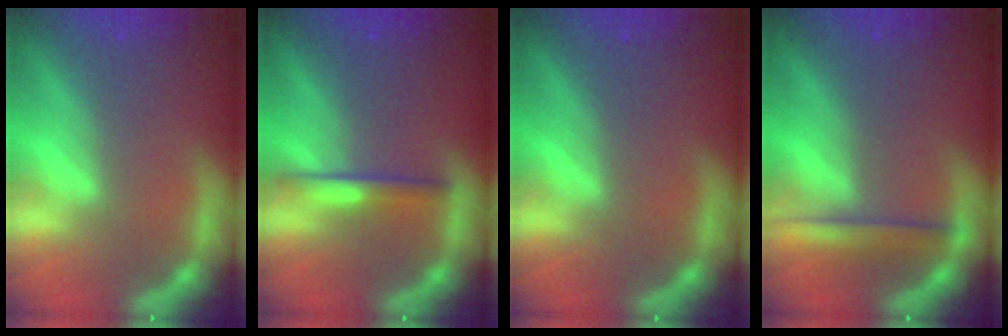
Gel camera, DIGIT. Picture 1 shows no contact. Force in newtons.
{"total": 2.4}
{"total": 0.0}
{"total": 2.9}